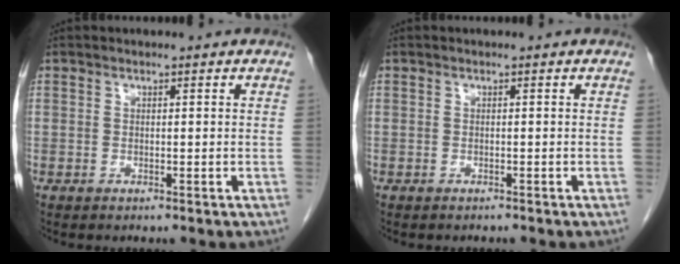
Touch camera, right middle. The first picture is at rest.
{"total": 0.5, "force": [-0.5, 0.1, 0.0], "torque": [-0.007, -0.002, -0.011]}